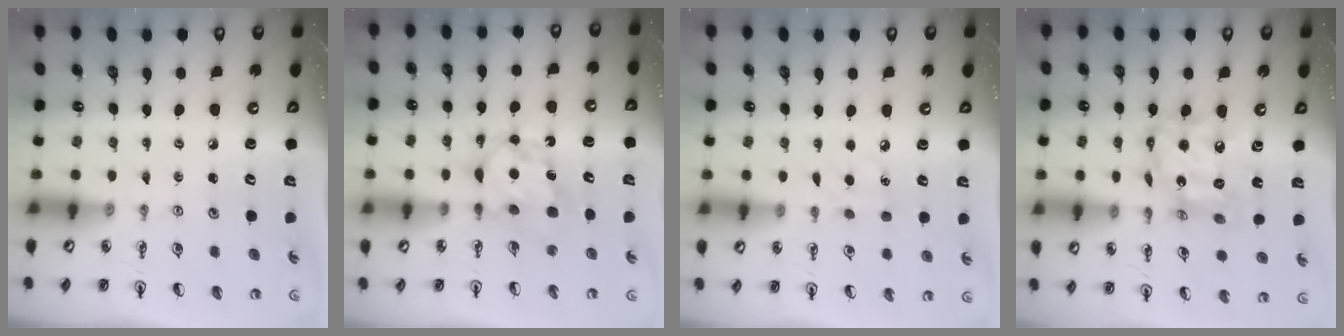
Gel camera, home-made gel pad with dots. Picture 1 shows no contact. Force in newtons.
{"total": 7.3, "press": 7.3, "slide": 0.2}
{"total": 4.8, "press": 4.8, "slide": 0.5}
{"total": 14.1, "press": 14.1, "slide": 1.0}